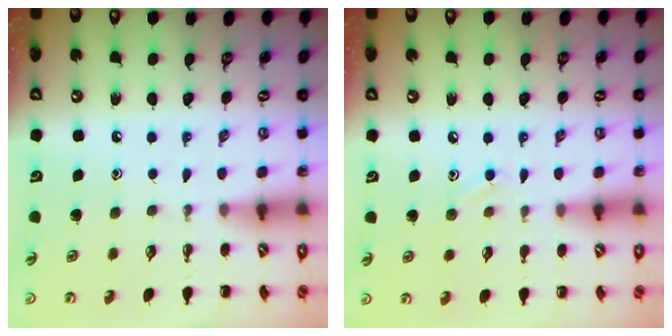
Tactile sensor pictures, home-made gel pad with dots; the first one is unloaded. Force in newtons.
{"total": 7.0, "press": 6.6, "slide": 2.4}